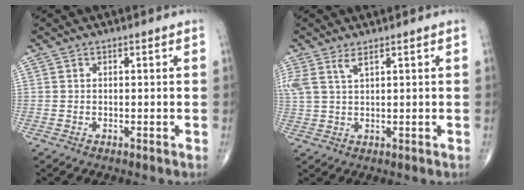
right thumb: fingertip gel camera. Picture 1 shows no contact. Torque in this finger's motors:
{"motor_torque": [-0.01, 0.04, 0.64, 0.46, 0.14]}